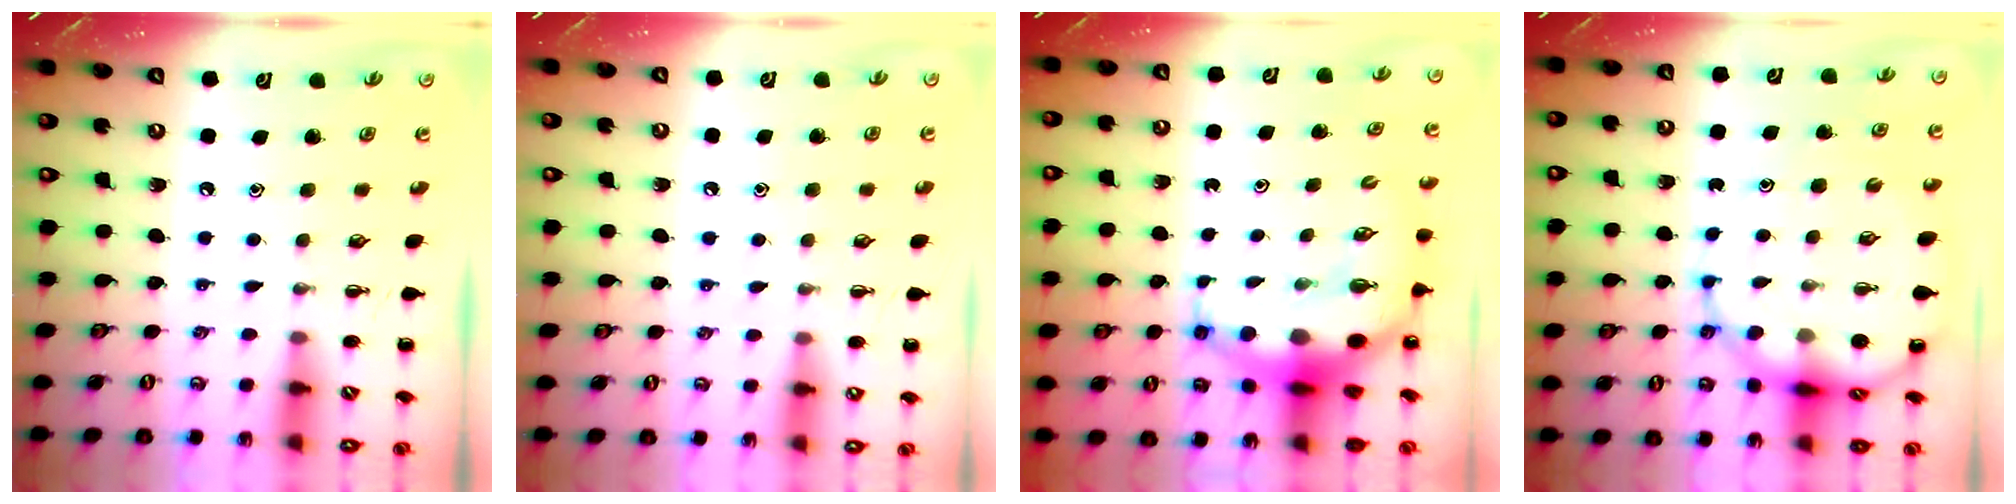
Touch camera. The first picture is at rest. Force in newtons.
{"total": 5.6, "press": 5.3, "slide": 1.9}
{"total": 9.7, "press": 9.5, "slide": 2.2}
{"total": 12.8, "press": 12.3, "slide": 3.4}